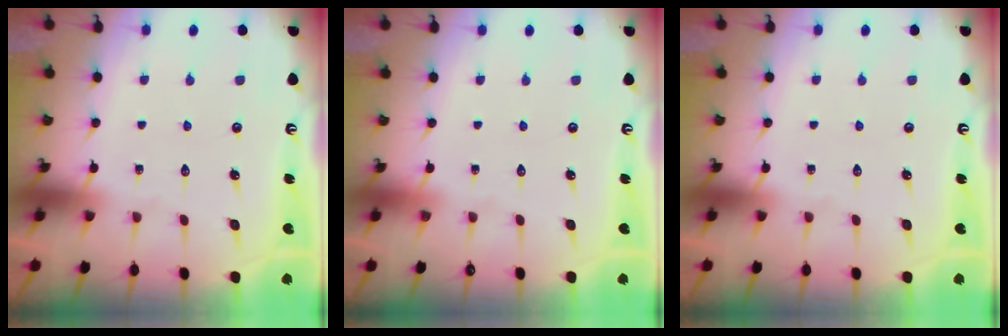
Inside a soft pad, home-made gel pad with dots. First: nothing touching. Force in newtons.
{"total": 0.0}
{"total": 0.0}